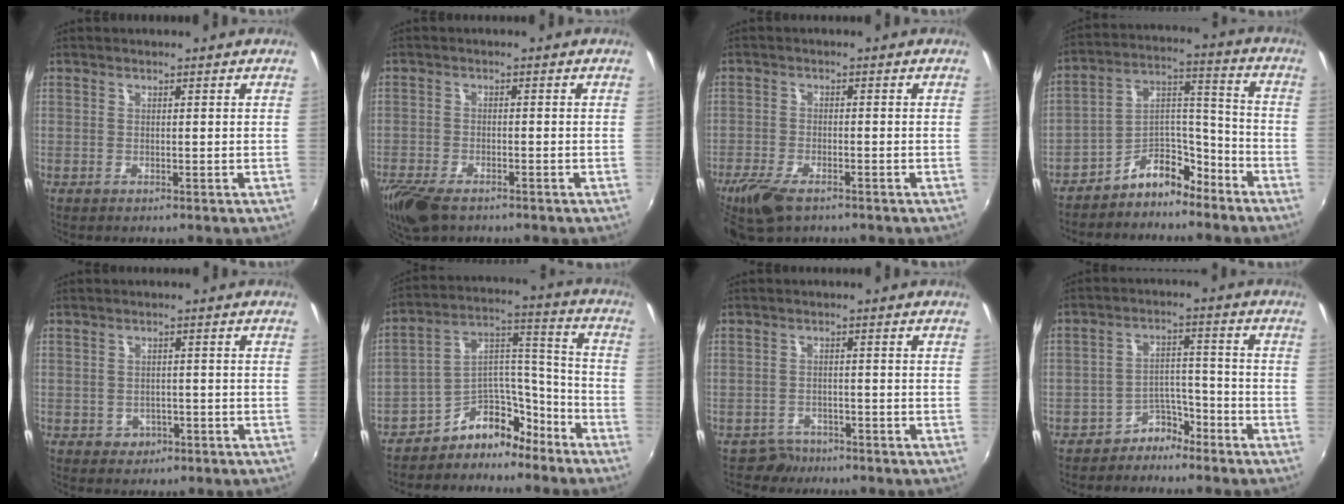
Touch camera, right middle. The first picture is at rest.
{"total": 7.8, "force": [-5.8, 2.9, 4.3], "torque": [-0.113, -0.030, -0.111]}
{"total": 7.6, "force": [-5.3, 3.0, 4.5], "torque": [-0.117, -0.024, -0.101]}
{"total": 9.1, "force": [-7.3, 4.6, 2.7], "torque": [-0.039, 0.064, -0.122]}
{"total": 3.4, "force": [-1.2, 3.0, 0.9], "torque": [-0.027, 0.005, -0.009]}
{"total": 10.9, "force": [-8.3, 6.2, 3.1], "torque": [-0.037, 0.084, -0.134]}
{"total": 3.2, "force": [-2.6, 1.9, -0.4], "torque": [0.000, 0.005, -0.045]}
{"total": 5.3, "force": [-4.4, 2.9, 0.5], "torque": [-0.008, 0.027, -0.075]}